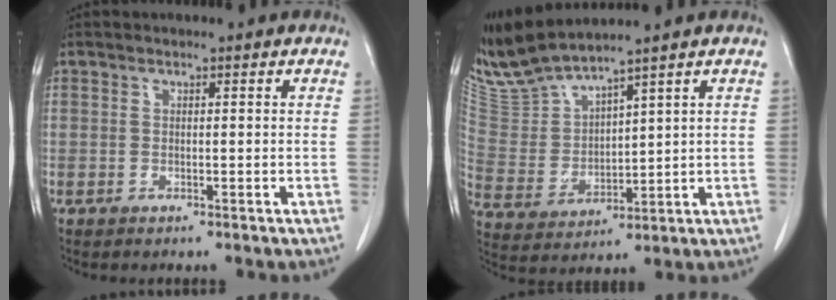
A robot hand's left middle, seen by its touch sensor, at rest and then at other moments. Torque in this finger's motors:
{"motor_torque": [0.19, -0.43, 0.13, 0.09]}